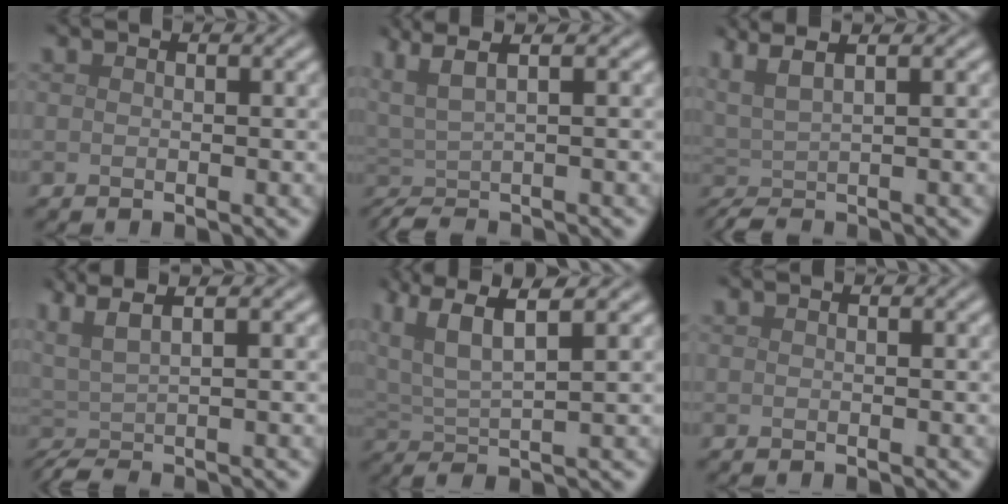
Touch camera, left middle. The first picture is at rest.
{"total": 4.9, "force": [1.5, 1.3, 4.5], "torque": [-0.074, 0.009, 0.020]}
{"total": 4.7, "force": [1.9, 1.4, 4.0], "torque": [-0.063, 0.012, 0.031]}
{"total": 5.1, "force": [1.3, 1.4, 4.7], "torque": [-0.071, 0.008, 0.021]}
{"total": 6.8, "force": [3.9, 1.7, 5.3], "torque": [-0.109, 0.015, 0.075]}
{"total": 0.0}